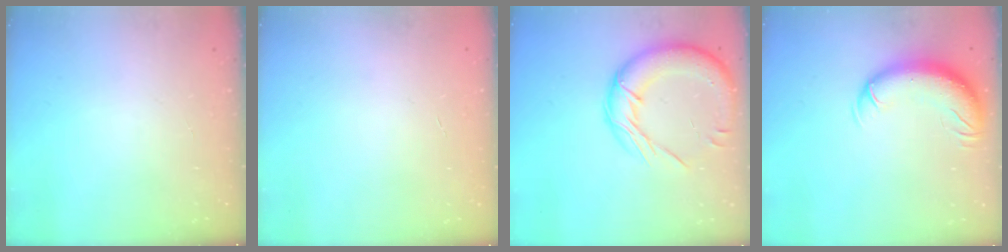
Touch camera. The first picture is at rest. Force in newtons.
{"total": 0.0}
{"total": 17.6, "press": 17.4, "slide": 2.5}
{"total": 12.4, "press": 12.0, "slide": 3.3}